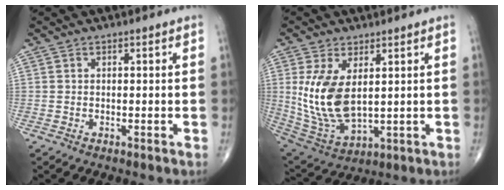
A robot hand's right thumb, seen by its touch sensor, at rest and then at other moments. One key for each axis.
{"total": 13.0, "fx": 2.2, "fy": 6.7, "fz": 10.9, "tx": -0.220, "ty": -0.019, "tz": 0.064}